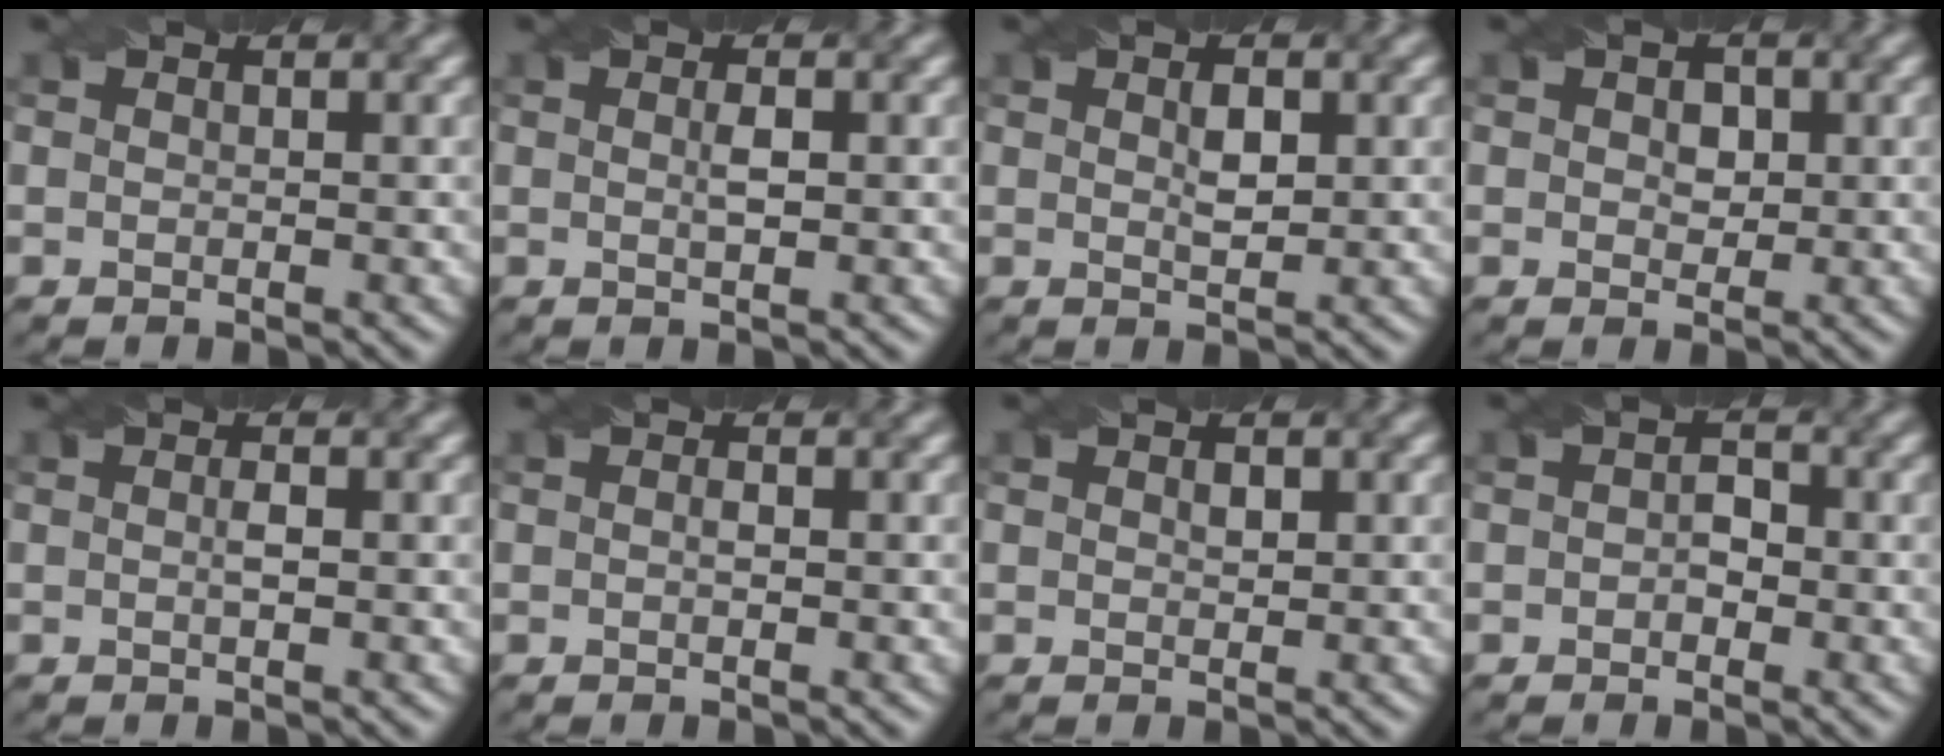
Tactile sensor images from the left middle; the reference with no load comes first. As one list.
[{"total": 1.3, "force": [0.1, 0.2, 1.3], "torque": [-0.025, 0.003, 0.002]}, {"total": 1.9, "force": [0.5, 0.8, 1.7], "torque": [-0.032, -0.001, 0.012]}, {"total": 2.2, "force": [0.5, 1.6, 1.4], "torque": [-0.020, -0.001, 0.006]}, {"total": 0.9, "force": [-0.1, 0.1, 0.9], "torque": [-0.019, 0.002, 0.000]}, {"total": 0.6, "force": [-0.1, 0.1, 0.6], "torque": [-0.013, 0.001, -0.001]}, {"total": 0.9, "force": [0.3, 0.5, 0.6], "torque": [-0.011, -0.001, 0.007]}, {"total": 1.8, "force": [-0.2, 1.2, 1.3], "torque": [-0.022, 0.001, -0.007]}]